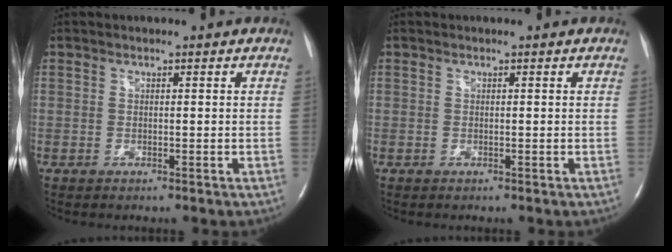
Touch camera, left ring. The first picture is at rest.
{"total": 0.0}